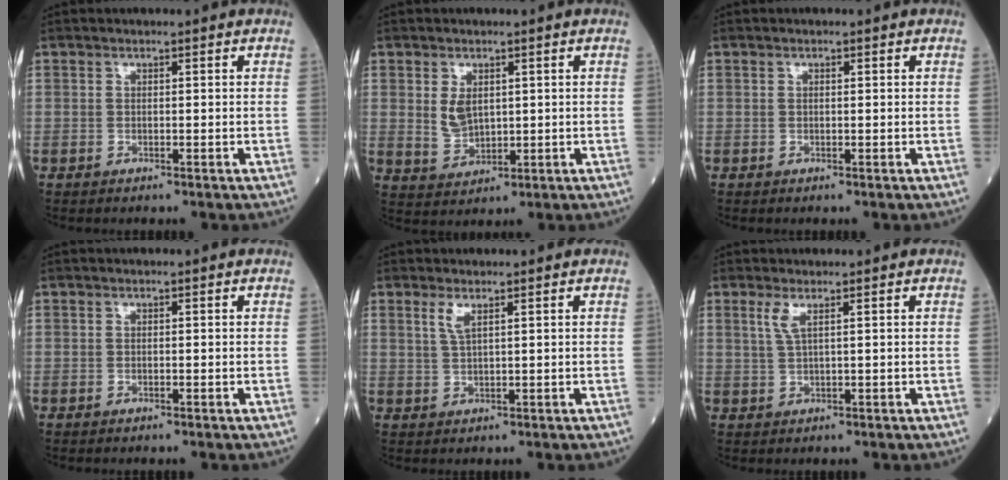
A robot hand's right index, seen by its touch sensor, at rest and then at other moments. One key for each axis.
{"total": 3.9, "fx": 0.9, "fy": 2.6, "fz": 2.8, "tx": -0.060, "ty": 0.000, "tz": 0.028}
{"total": 0.0}
{"total": 0.0}
{"total": 1.9, "fx": 1.0, "fy": 0.1, "fz": 1.6, "tx": -0.042, "ty": 0.001, "tz": 0.023}
{"total": 1.9, "fx": 0.8, "fy": 0.0, "fz": 1.8, "tx": -0.049, "ty": 0.005, "tz": 0.018}